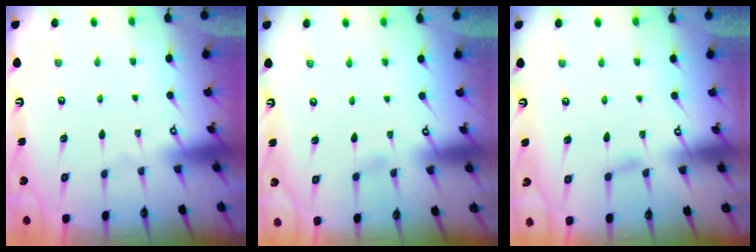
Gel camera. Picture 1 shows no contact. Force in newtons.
{"total": 1.7, "press": 1.7, "slide": 0.1}
{"total": 4.3, "press": 4.3, "slide": 0.3}